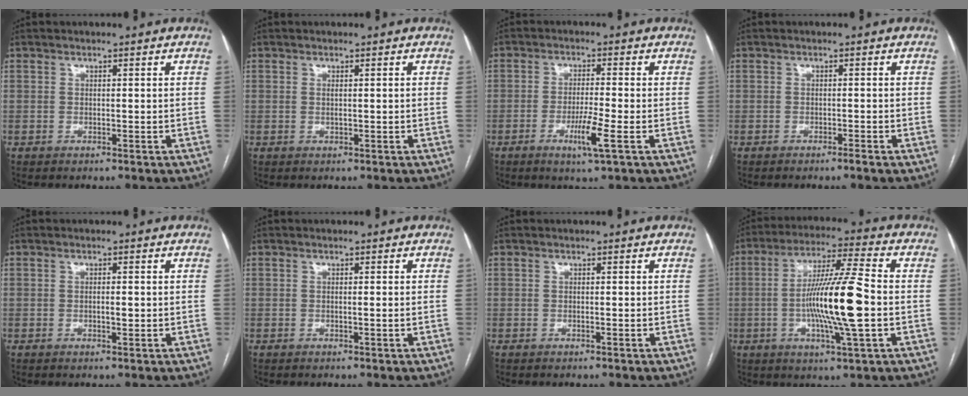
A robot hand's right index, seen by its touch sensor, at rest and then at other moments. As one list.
[{"total": 0.9, "force": [0.0, 0.1, 0.9], "torque": [-0.019, -0.002, 0.003]}, {"total": 5.4, "force": [-2.2, -0.3, 4.9], "torque": [-0.092, -0.012, -0.040]}, {"total": 0.9, "force": [-0.7, -0.2, 0.5], "torque": [-0.008, 0.001, -0.012]}, {"total": 1.4, "force": [-0.2, 0.3, 1.4], "torque": [-0.024, 0.000, -0.003]}, {"total": 0.7, "force": [-0.1, -0.2, 0.7], "torque": [-0.009, 0.000, -0.001]}, {"total": 0.0}, {"total": 14.4, "force": [-1.8, 0.1, 14.3], "torque": [-0.262, -0.002, -0.039]}]